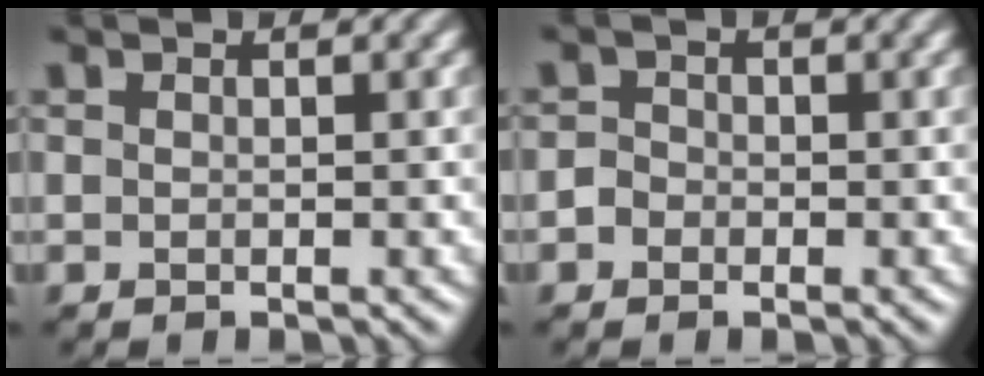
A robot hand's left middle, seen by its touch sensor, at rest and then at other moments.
{"total": 1.7, "force": [-0.6, 1.5, 0.4], "torque": [0.013, 0.009, -0.026]}